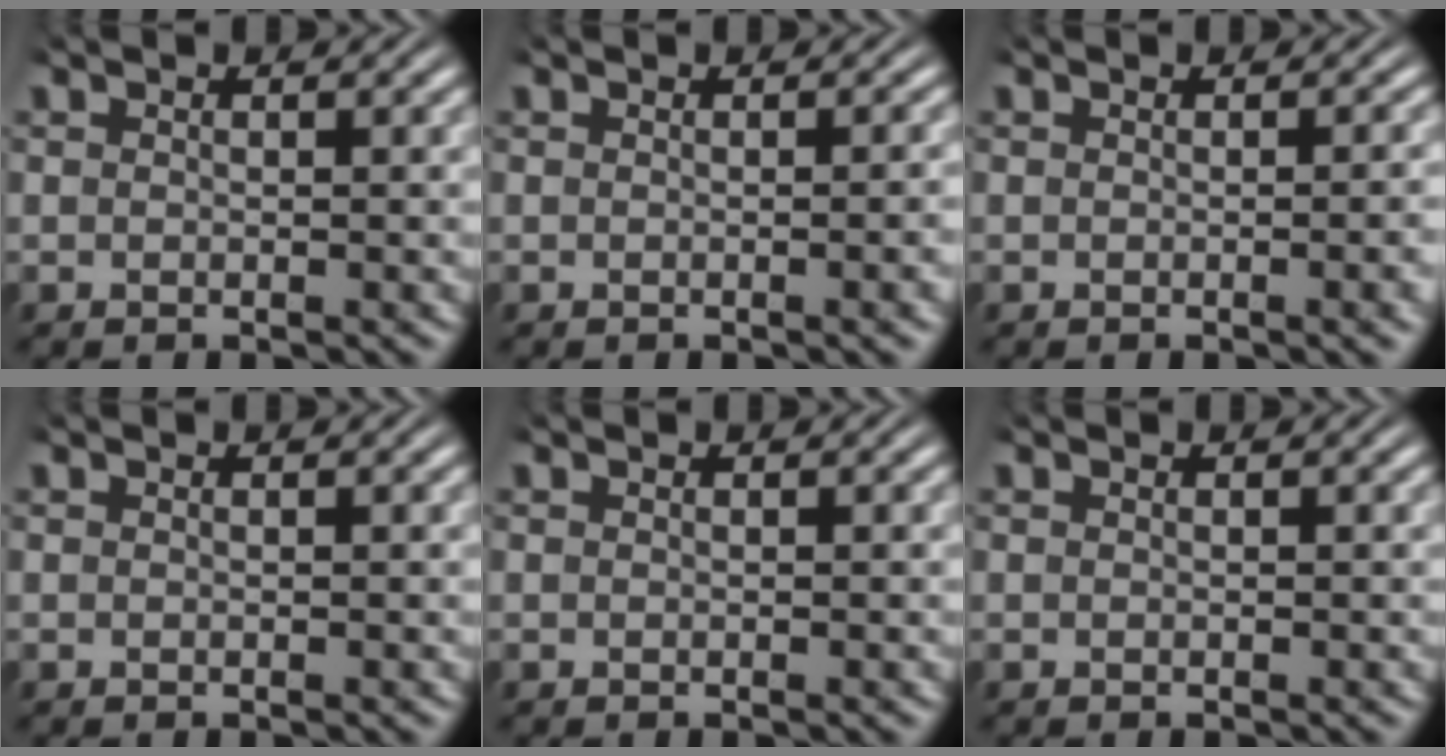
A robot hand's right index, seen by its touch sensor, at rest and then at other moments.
{"total": 0.7, "force": [-0.4, -0.2, 0.5], "torque": [-0.008, 0.007, -0.008]}
{"total": 1.0, "force": [-0.4, -0.2, 0.8], "torque": [-0.009, 0.008, -0.010]}
{"total": 0.0}
{"total": 0.0}
{"total": 0.0}